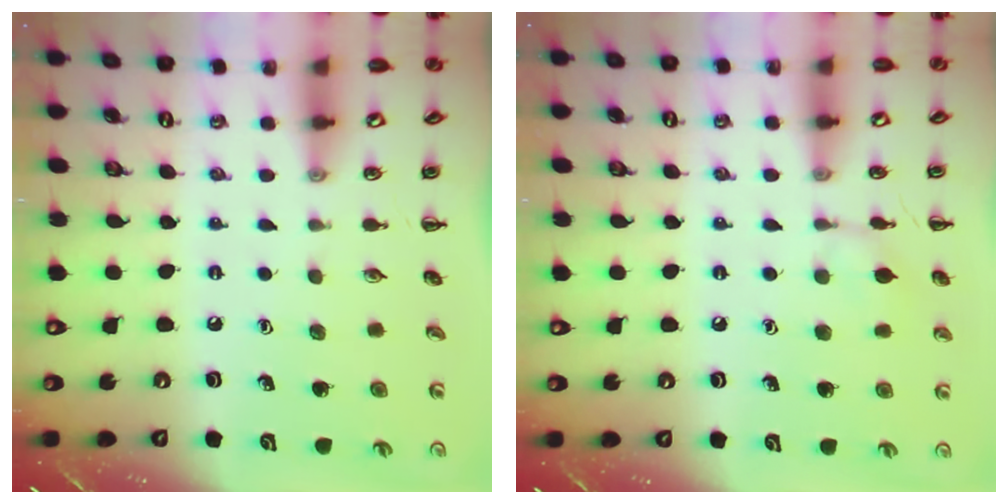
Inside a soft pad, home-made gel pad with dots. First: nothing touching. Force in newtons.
{"total": 7.0, "press": 6.7, "slide": 1.7}